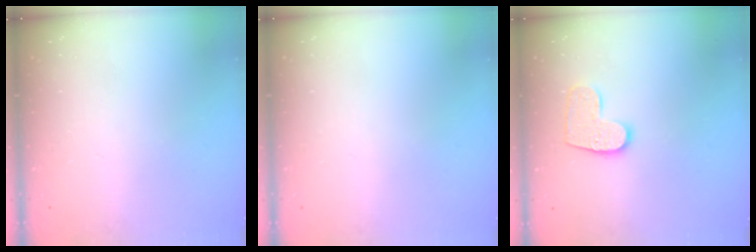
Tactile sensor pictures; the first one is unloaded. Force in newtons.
{"total": 0.0}
{"total": 10.9, "press": 10.9, "slide": 0.5}